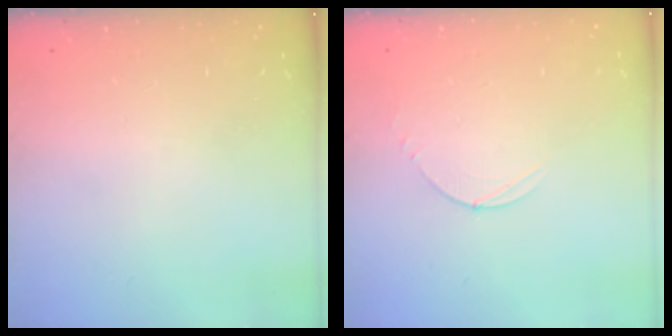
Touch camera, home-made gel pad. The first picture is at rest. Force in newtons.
{"total": 2.8, "press": 2.8, "slide": 0.3}